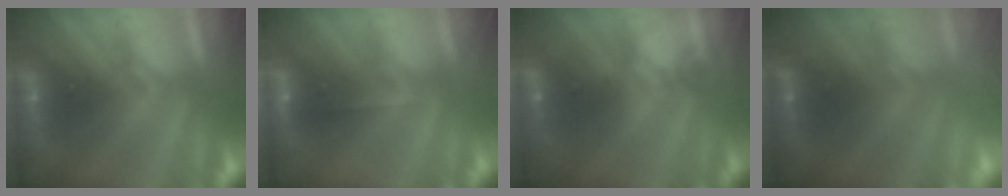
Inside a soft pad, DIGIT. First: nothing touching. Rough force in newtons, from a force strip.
{"total": 1.8}
{"total": 1.8}
{"total": 2.9}